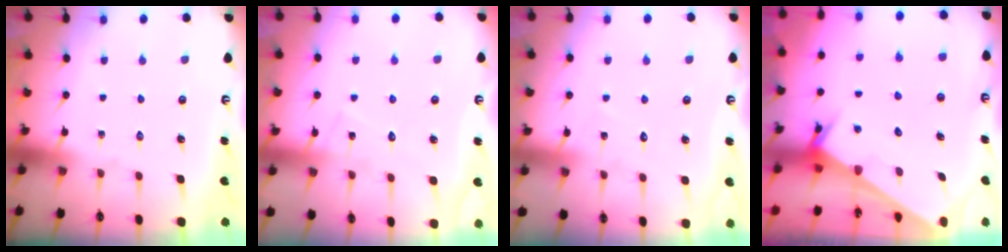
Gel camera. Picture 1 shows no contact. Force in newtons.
{"total": 7.6, "press": 7.6, "slide": 0.4}
{"total": 4.7, "press": 4.7, "slide": 0.5}
{"total": 2.6, "press": 2.6, "slide": 0.1}